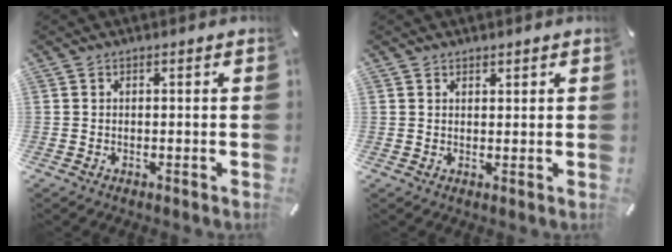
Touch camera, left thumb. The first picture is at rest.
{"total": 1.3, "force": [1.0, 0.8, 0.0], "torque": [0.009, -0.003, 0.018]}